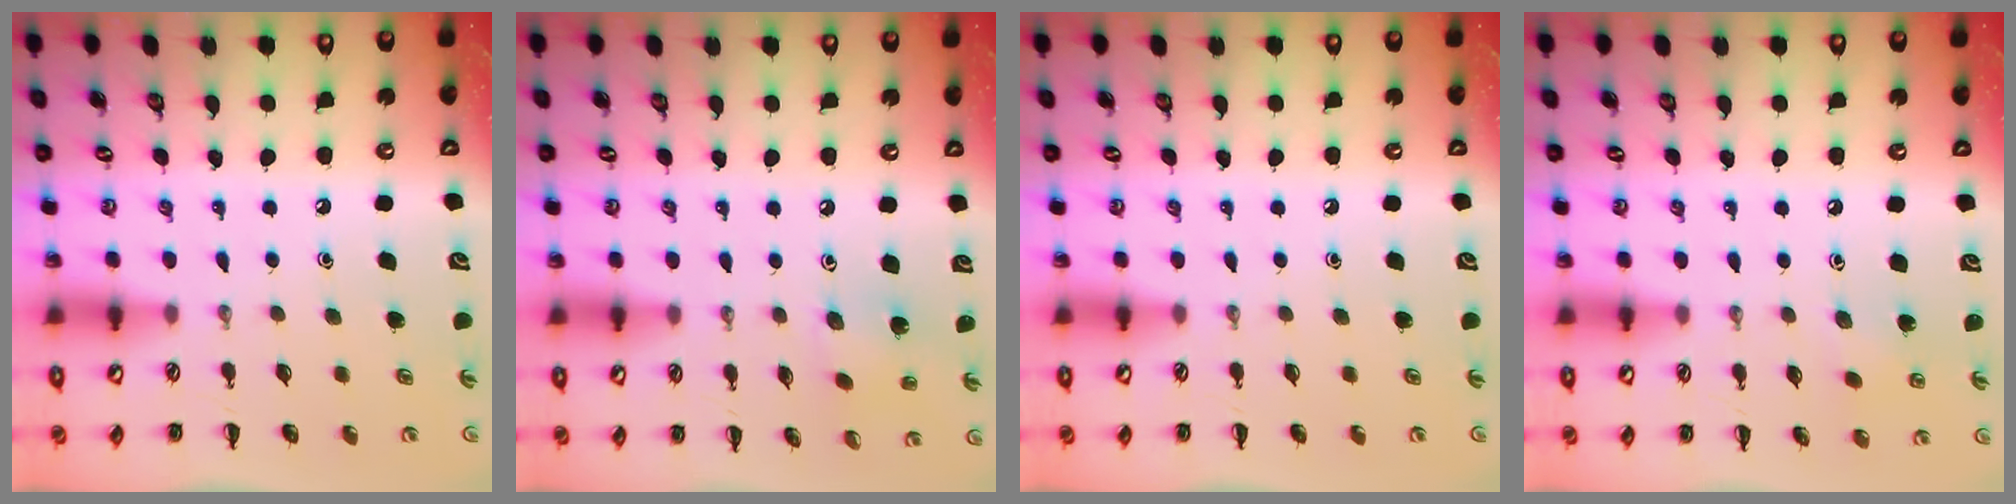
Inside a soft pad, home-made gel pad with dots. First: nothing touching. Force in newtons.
{"total": 2.2, "press": 2.1, "slide": 0.6}
{"total": 0.0}
{"total": 5.5, "press": 5.2, "slide": 1.5}